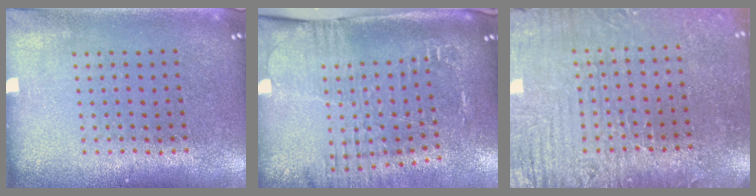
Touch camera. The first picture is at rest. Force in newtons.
{"total": 2.5, "press": 2.1, "slide": 1.3}
{"total": 4.1, "press": 3.8, "slide": 1.6}